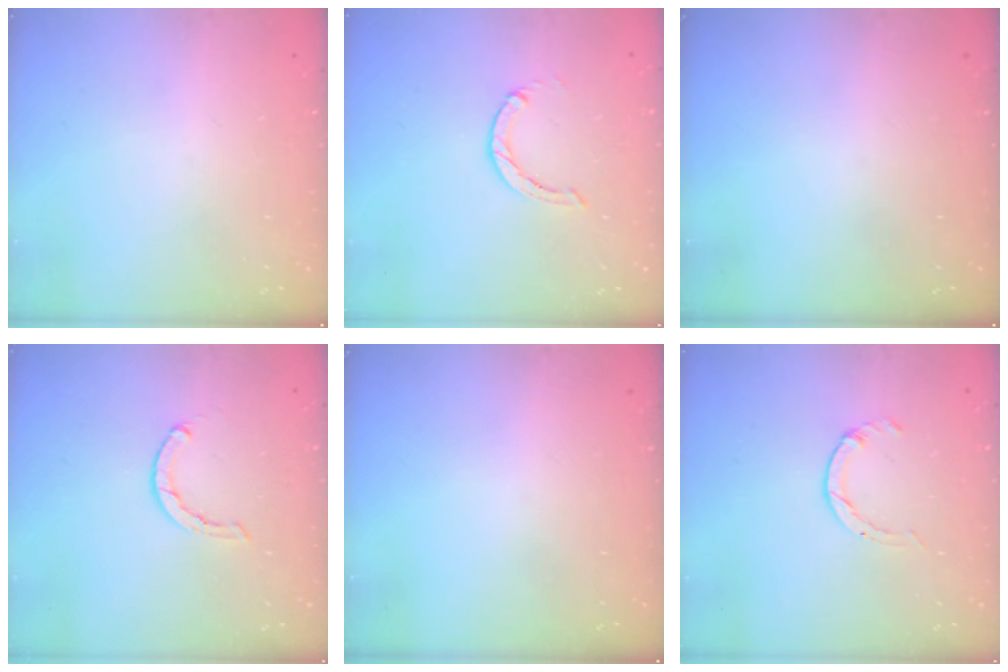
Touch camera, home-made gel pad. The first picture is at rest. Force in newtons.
{"total": 0.0}
{"total": 0.0}
{"total": 1.6, "press": 1.5, "slide": 0.4}
{"total": 0.0}
{"total": 0.5, "press": 0.5, "slide": 0.1}